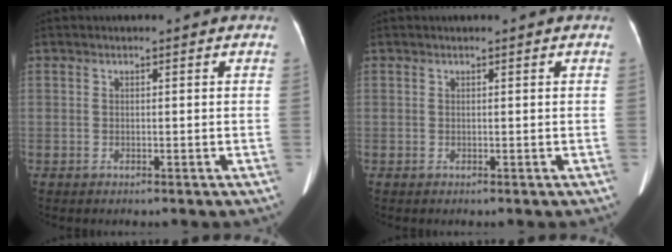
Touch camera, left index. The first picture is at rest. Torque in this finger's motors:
{"motor_torque": [-0.16, 0.12, -0.09, 0.01]}